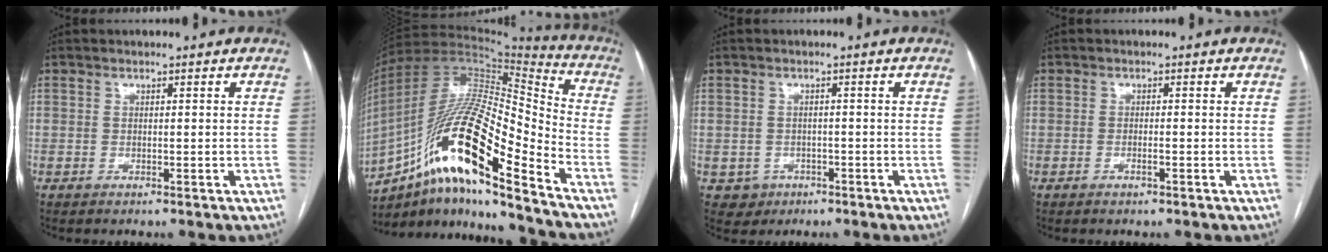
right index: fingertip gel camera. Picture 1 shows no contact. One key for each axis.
{"total": 22.3, "fx": -11.9, "fy": 3.4, "fz": 18.6, "tx": -0.358, "ty": 0.003, "tz": -0.211}
{"total": 3.0, "fx": -1.2, "fy": 2.7, "fz": 0.2, "tx": 0.005, "ty": 0.010, "tz": -0.014}
{"total": 1.0, "fx": -0.5, "fy": 0.1, "fz": 0.9, "tx": -0.020, "ty": 0.000, "tz": -0.009}